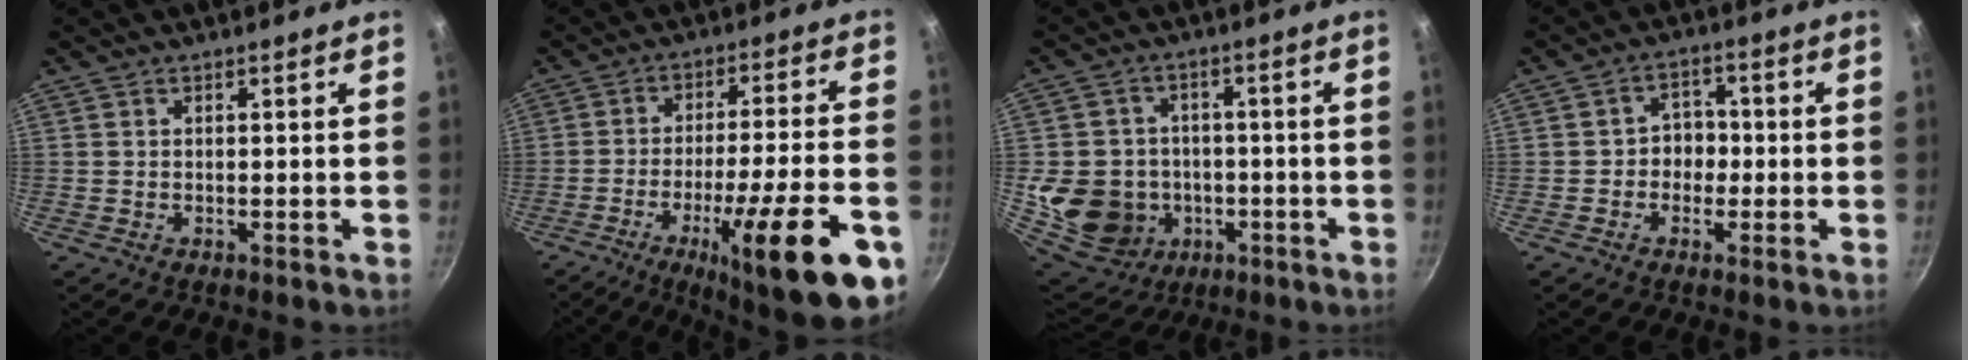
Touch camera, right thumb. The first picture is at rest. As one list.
[{"total": 23.1, "force": [-10.1, 4.9, 20.2], "torque": [-0.272, 0.030, -0.145]}, {"total": 14.4, "force": [-2.3, 13.0, 5.9], "torque": [-0.090, 0.023, -0.022]}, {"total": 4.7, "force": [-0.8, 4.0, 2.2], "torque": [0.006, 0.015, -0.018]}]